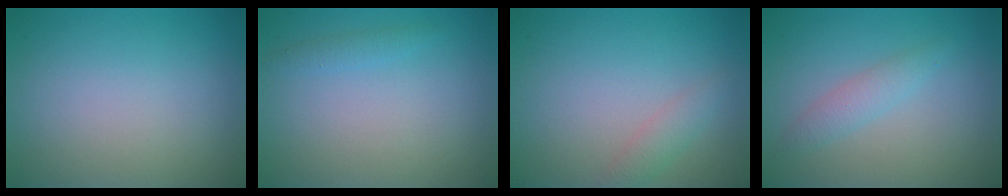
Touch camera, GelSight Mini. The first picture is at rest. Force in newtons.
{"total": 0.9, "press": 0.9, "slide": 0.0}
{"total": 1.5, "press": 1.5, "slide": 0.0}
{"total": 1.8, "press": 1.8, "slide": 0.1}